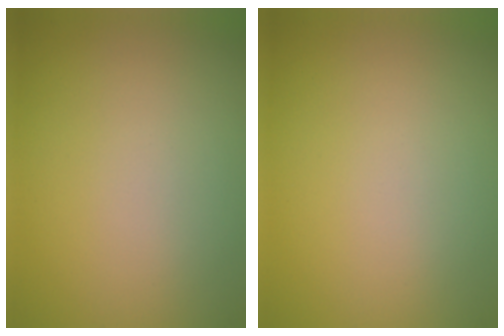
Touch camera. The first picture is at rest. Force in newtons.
{"total": 0.0}